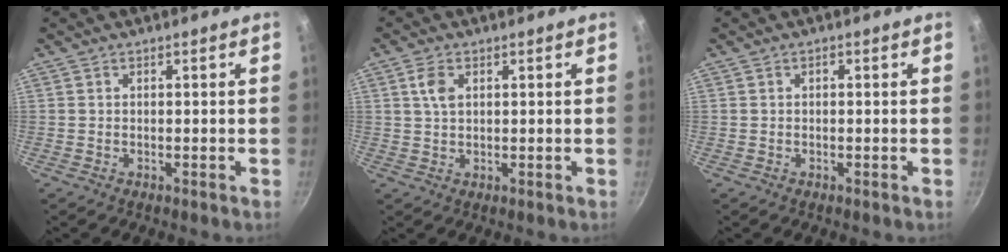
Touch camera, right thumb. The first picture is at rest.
{"total": 3.7, "force": [1.3, 2.1, 2.7], "torque": [-0.052, 0.000, 0.025]}
{"total": 0.5, "force": [0.0, 0.4, 0.4], "torque": [-0.007, 0.005, 0.001]}